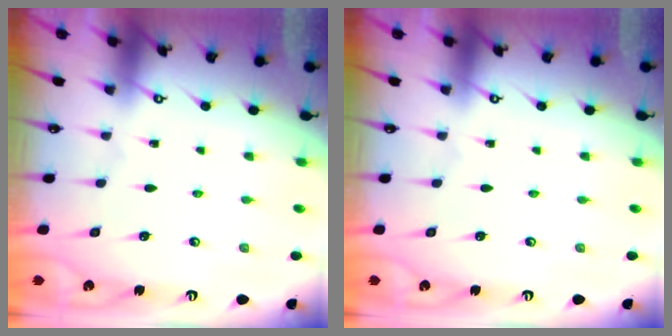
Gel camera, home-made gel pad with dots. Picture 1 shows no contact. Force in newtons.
{"total": 0.0}